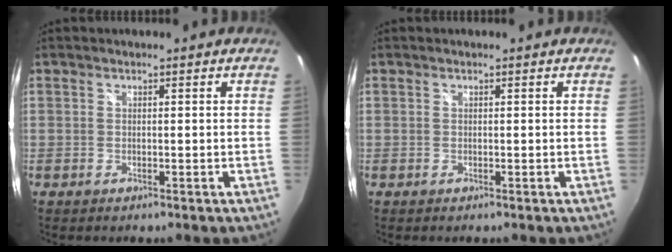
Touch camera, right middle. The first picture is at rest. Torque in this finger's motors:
{"motor_torque": [-0.36, -0.35, 0.00, 0.00]}